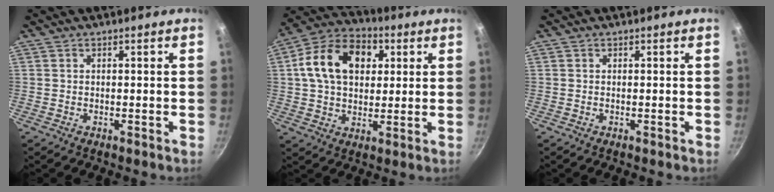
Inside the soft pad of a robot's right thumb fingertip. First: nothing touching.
{"total": 15.8, "force": [3.9, 11.1, 10.6], "torque": [-0.158, 0.016, 0.050]}
{"total": 0.0}